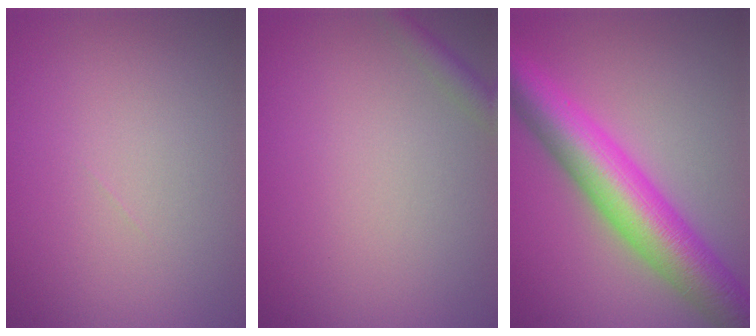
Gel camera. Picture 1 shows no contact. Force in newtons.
{"total": 1.5, "press": 1.5, "slide": 0.0}
{"total": 8.7, "press": 8.7, "slide": 0.1}